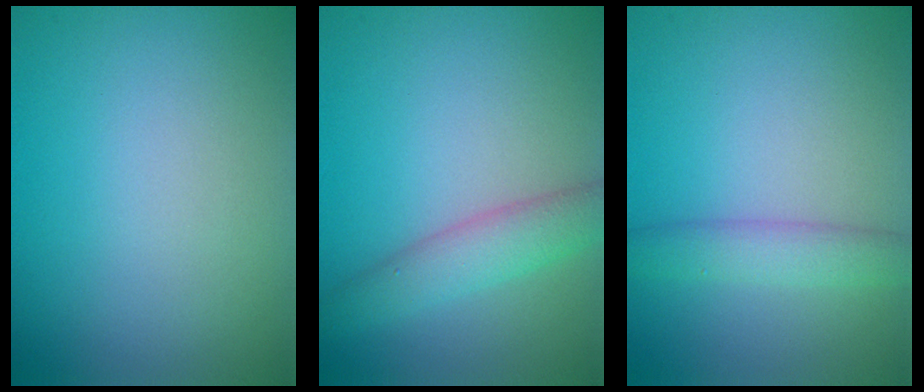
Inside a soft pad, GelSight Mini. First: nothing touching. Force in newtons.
{"total": 3.4, "press": 3.4, "slide": 0.0}
{"total": 2.7, "press": 2.7, "slide": 0.2}